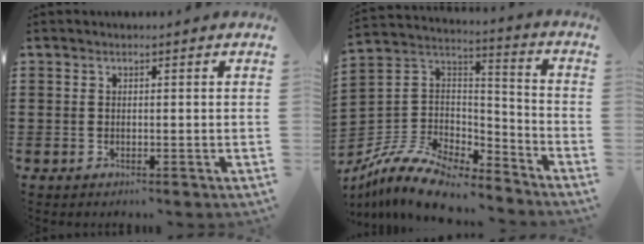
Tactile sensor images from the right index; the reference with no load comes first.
{"total": 10.9, "force": [-9.2, 4.0, 4.2], "torque": [-0.102, 0.019, -0.183]}